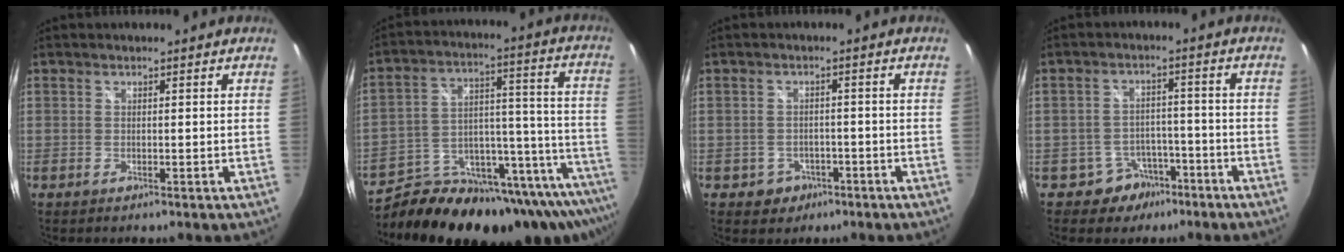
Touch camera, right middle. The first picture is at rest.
{"total": 28.7, "force": [-23.6, 10.0, 12.8], "torque": [-0.174, 0.002, -0.325]}
{"total": 4.3, "force": [-2.0, 3.7, 0.7], "torque": [-0.028, 0.005, -0.024]}
{"total": 6.1, "force": [-4.1, 4.5, 0.6], "torque": [-0.019, 0.023, -0.053]}